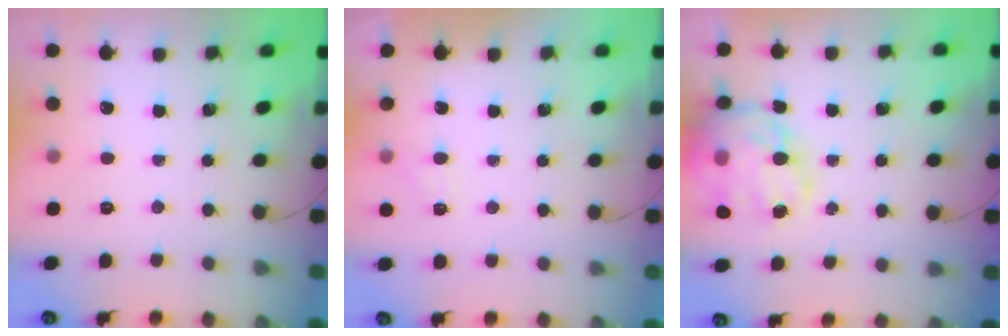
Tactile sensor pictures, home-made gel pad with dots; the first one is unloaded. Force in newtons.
{"total": 5.0, "press": 4.8, "slide": 1.5}
{"total": 23.9, "press": 23.4, "slide": 4.9}